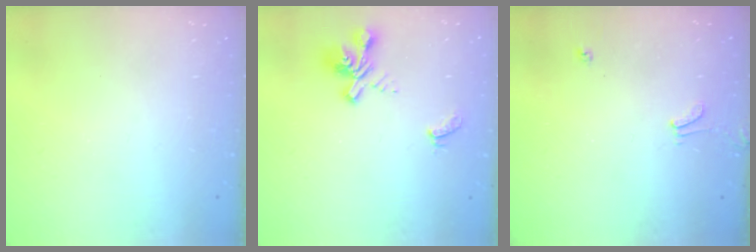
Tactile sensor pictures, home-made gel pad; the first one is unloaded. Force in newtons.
{"total": 2.9, "press": 2.7, "slide": 1.2}
{"total": 1.7, "press": 1.7, "slide": 0.4}